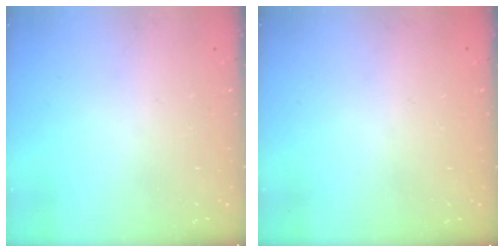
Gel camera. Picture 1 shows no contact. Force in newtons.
{"total": 9.8, "press": 1.6, "slide": 9.7}